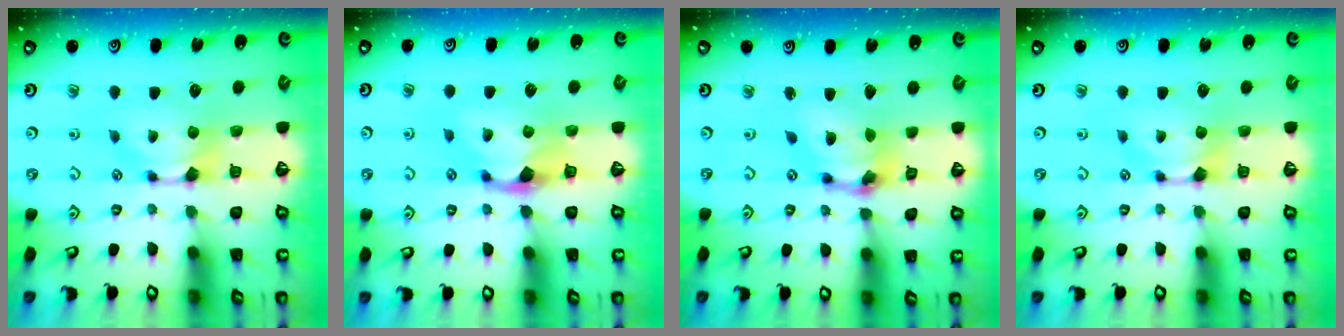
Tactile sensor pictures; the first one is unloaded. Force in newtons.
{"total": 1.7, "press": 1.3, "slide": 1.1}
{"total": 6.2, "press": 5.7, "slide": 2.3}
{"total": 0.0}